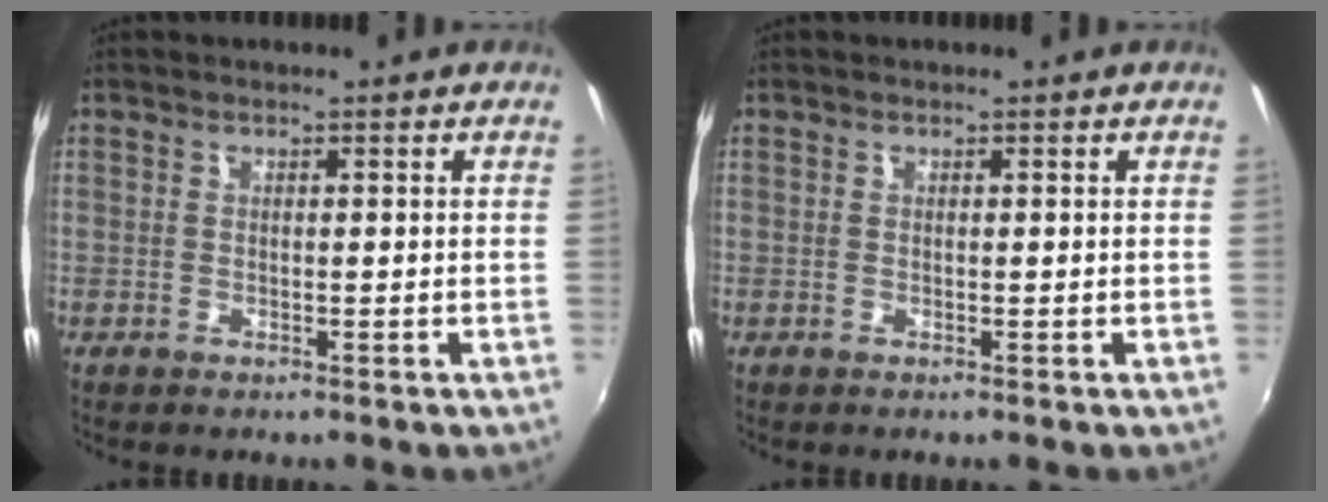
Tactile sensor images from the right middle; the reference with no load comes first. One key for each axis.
{"total": 0.0}